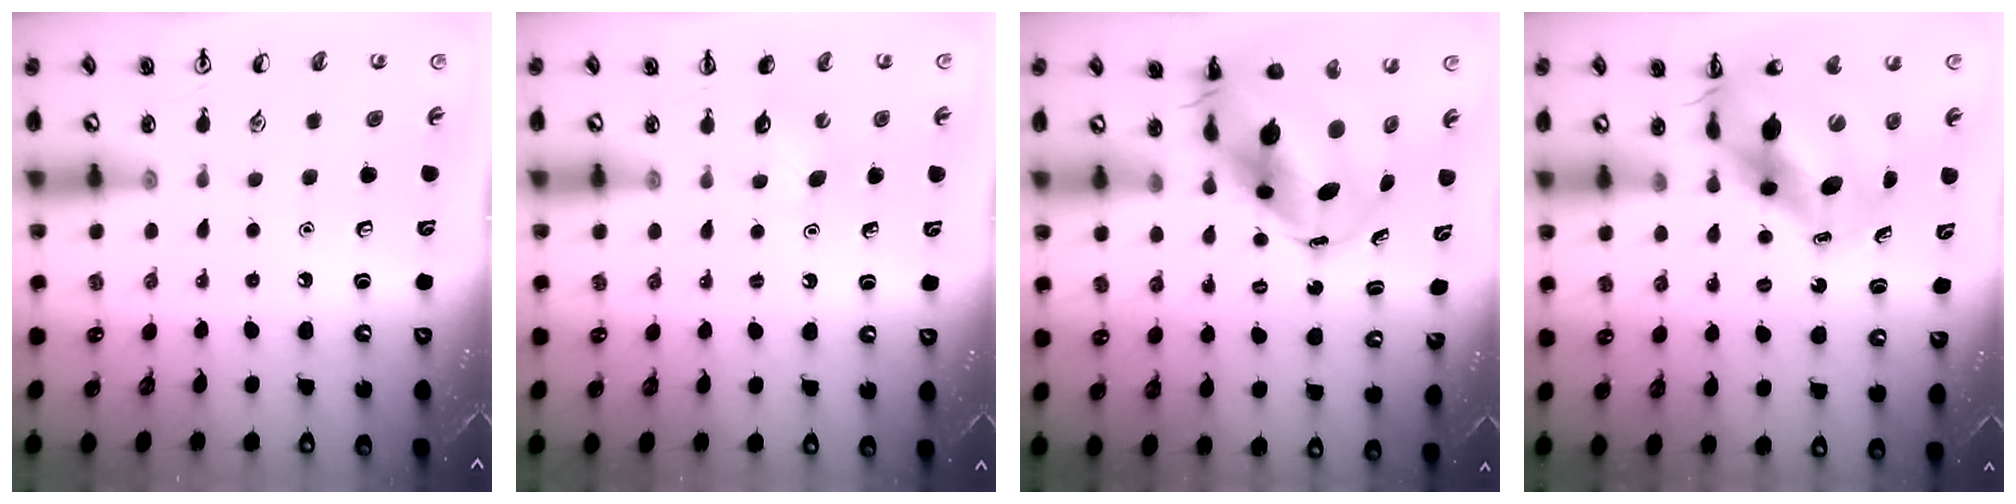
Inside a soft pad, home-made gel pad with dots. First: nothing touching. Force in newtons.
{"total": 2.8, "press": 2.7, "slide": 0.8}
{"total": 10.9, "press": 10.5, "slide": 2.9}
{"total": 10.4, "press": 10.0, "slide": 3.0}